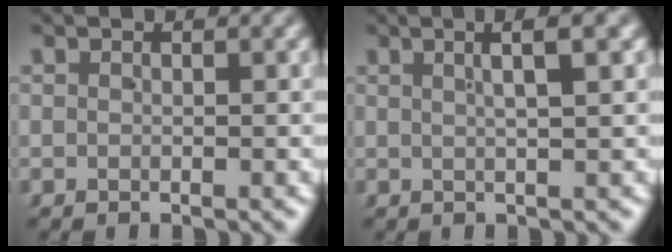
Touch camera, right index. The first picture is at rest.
{"total": 2.9, "force": [1.4, -0.3, 2.5], "torque": [-0.029, 0.013, 0.023]}